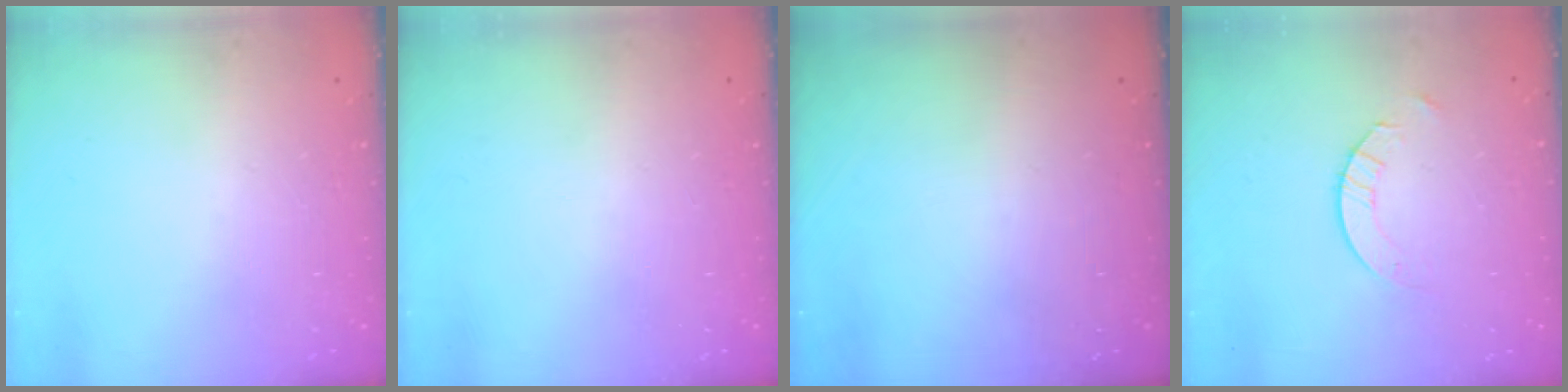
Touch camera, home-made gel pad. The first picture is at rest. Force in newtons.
{"total": 0.0}
{"total": 0.0}
{"total": 2.0, "press": 2.0, "slide": 0.2}